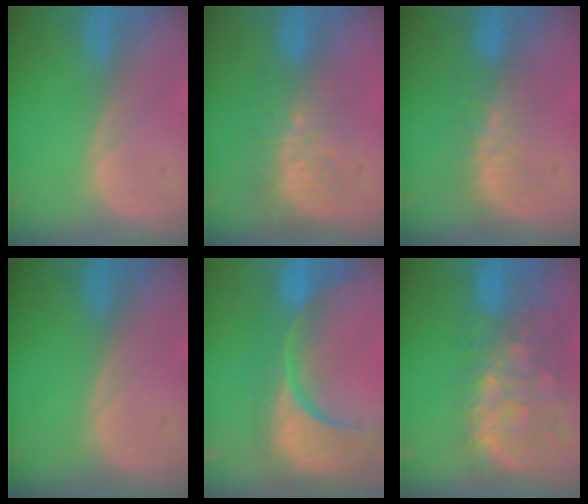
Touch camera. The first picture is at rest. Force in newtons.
{"total": 8.9, "press": 7.5, "slide": 4.8}
{"total": 5.7, "press": 5.3, "slide": 2.0}
{"total": 0.0}
{"total": 15.4, "press": 12.2, "slide": 9.5}
{"total": 11.1, "press": 9.6, "slide": 5.6}